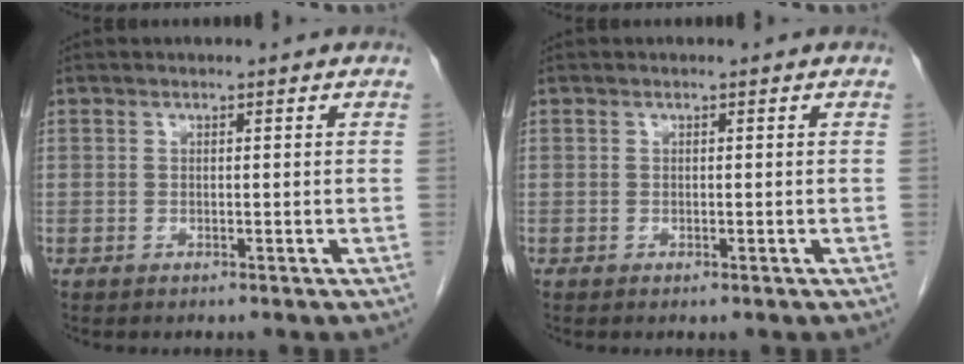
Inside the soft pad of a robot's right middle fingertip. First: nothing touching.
{"total": 0.0}